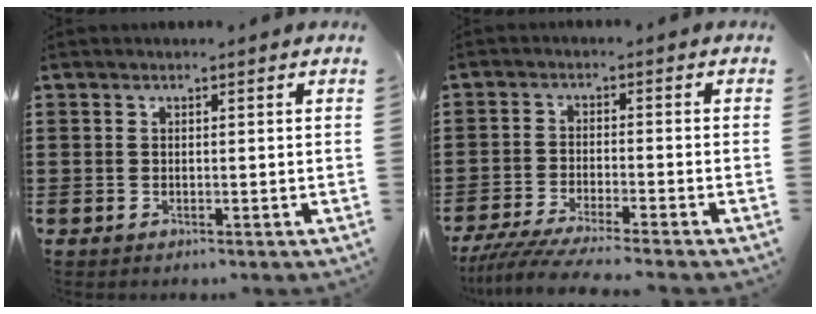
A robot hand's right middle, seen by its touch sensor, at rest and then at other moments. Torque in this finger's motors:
{"motor_torque": [1.17, -0.97, 0.38, 0.05]}